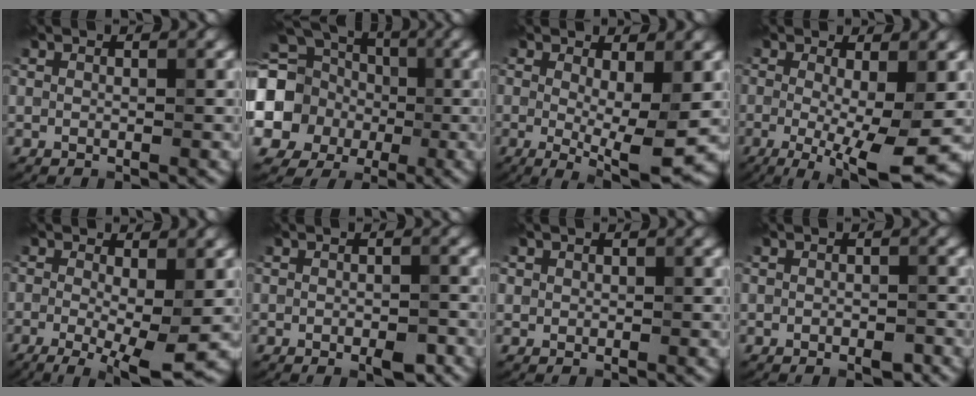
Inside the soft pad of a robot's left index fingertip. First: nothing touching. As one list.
[{"total": 16.9, "force": [-0.8, 15.6, 6.5], "torque": [-0.179, -0.007, -0.059]}, {"total": 6.2, "force": [-0.1, 1.7, 6.0], "torque": [-0.102, -0.018, 0.000]}, {"total": 8.6, "force": [-1.4, 2.0, 8.3], "torque": [-0.132, -0.019, -0.021]}, {"total": 7.1, "force": [-1.6, 1.9, 6.7], "torque": [-0.120, -0.014, -0.026]}, {"total": 2.6, "force": [-1.2, 1.1, 2.0], "torque": [-0.026, -0.002, -0.016]}, {"total": 0.7, "force": [0.3, 0.7, 0.0], "torque": [0.009, -0.003, 0.004]}, {"total": 1.7, "force": [-0.9, 0.8, 1.3], "torque": [-0.017, -0.001, -0.012]}]